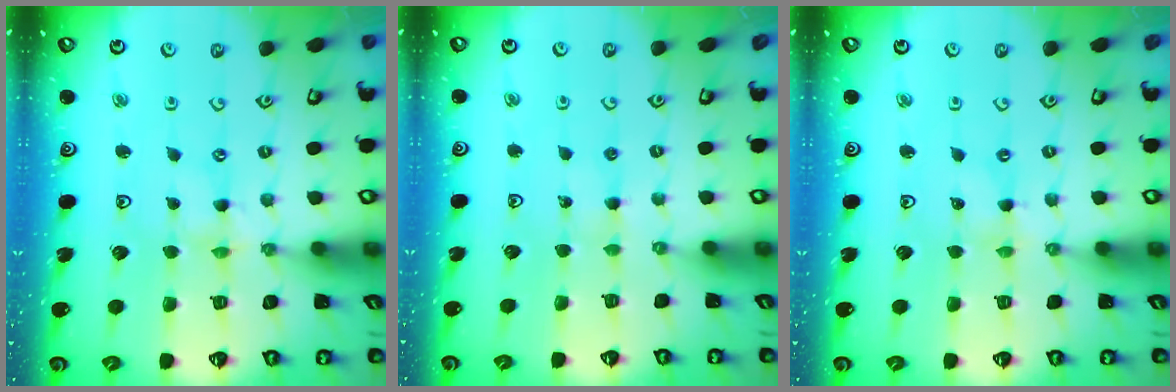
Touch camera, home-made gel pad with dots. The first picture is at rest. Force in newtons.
{"total": 2.3, "press": 2.3, "slide": 0.3}
{"total": 0.0}